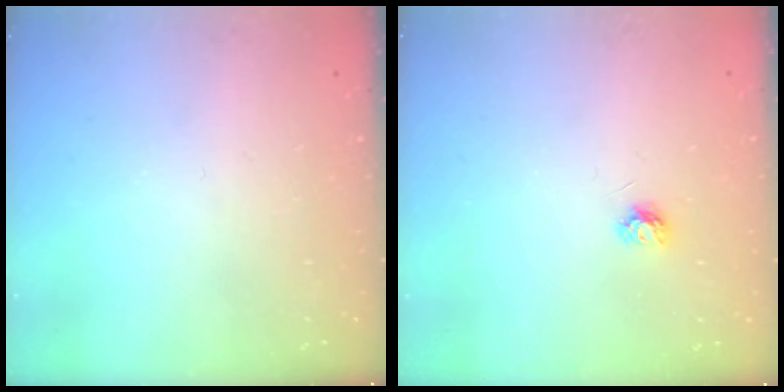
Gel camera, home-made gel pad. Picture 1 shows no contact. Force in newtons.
{"total": 3.9, "press": 3.8, "slide": 0.4}